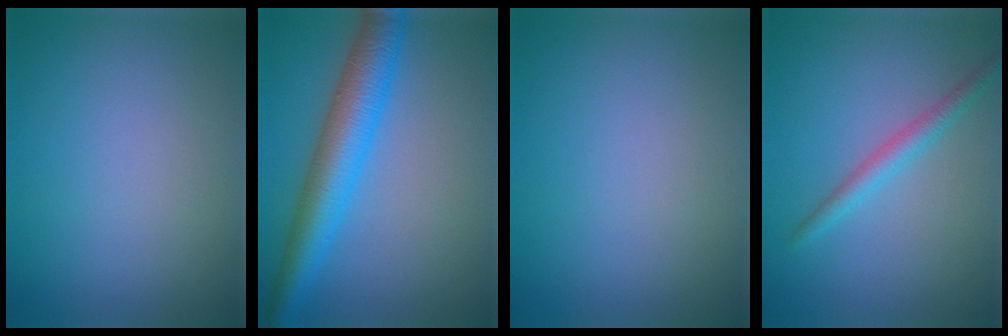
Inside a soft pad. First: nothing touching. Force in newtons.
{"total": 6.5, "press": 6.5, "slide": 0.1}
{"total": 0.0}
{"total": 2.2, "press": 2.2, "slide": 0.1}